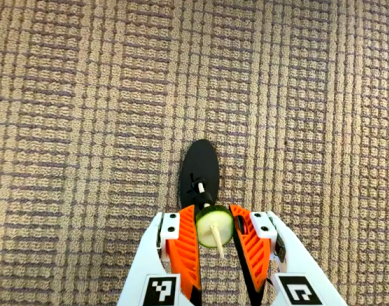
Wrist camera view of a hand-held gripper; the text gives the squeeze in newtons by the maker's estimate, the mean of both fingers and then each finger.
{"total": 8.8, "left": 9.0, "right": 8.7}